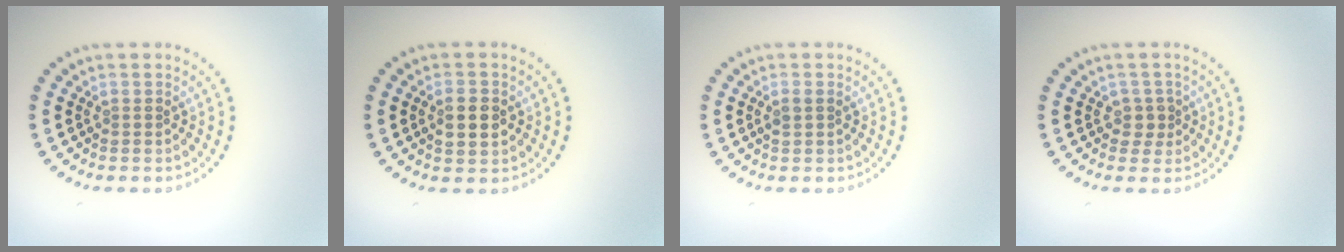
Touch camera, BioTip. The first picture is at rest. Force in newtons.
{"total": 2.3, "press": 2.3, "slide": 0.2}
{"total": 0.9, "press": 0.8, "slide": 0.2}
{"total": 1.5, "press": 1.2, "slide": 0.9}